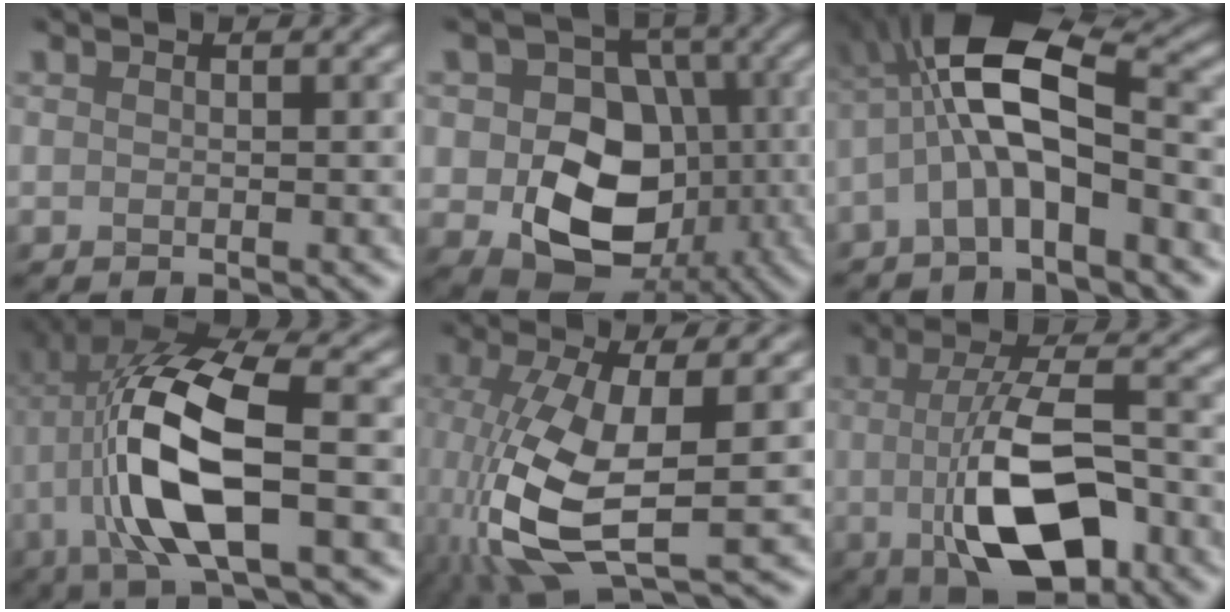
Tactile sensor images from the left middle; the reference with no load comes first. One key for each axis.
{"total": 9.7, "fx": -1.7, "fy": 7.4, "fz": 6.0, "tx": -0.098, "ty": -0.014, "tz": -0.034}
{"total": 8.4, "fx": -1.0, "fy": 2.9, "fz": 7.8, "tx": -0.156, "ty": 0.027, "tz": -0.033}
{"total": 11.1, "fx": -1.0, "fy": 4.2, "fz": 10.3, "tx": -0.223, "ty": 0.007, "tz": -0.024}
{"total": 10.4, "fx": -2.2, "fy": 3.9, "fz": 9.4, "tx": -0.226, "ty": -0.021, "tz": -0.040}
{"total": 9.0, "fx": -2.1, "fy": 3.2, "fz": 8.1, "tx": -0.149, "ty": -0.002, "tz": -0.038}